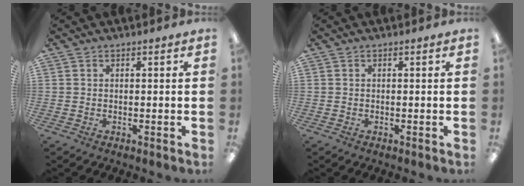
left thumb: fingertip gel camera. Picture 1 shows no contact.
{"total": 0.0}